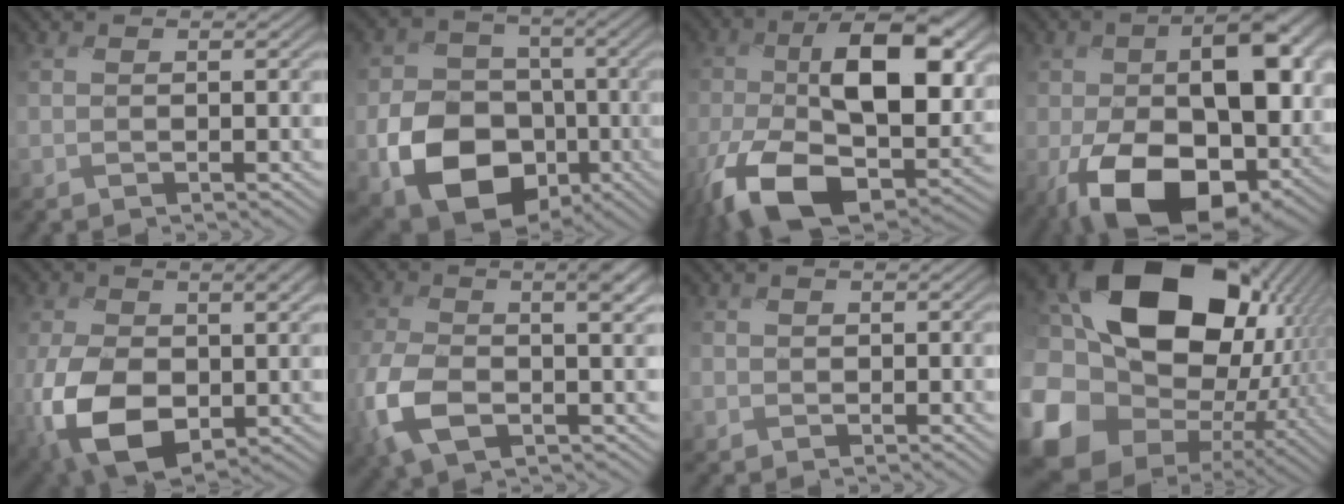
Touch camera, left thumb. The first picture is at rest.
{"total": 12.7, "force": [-5.2, 9.7, 6.4], "torque": [-0.122, -0.039, -0.105]}
{"total": 16.6, "force": [-3.2, 9.0, 13.5], "torque": [-0.239, -0.016, -0.060]}
{"total": 18.6, "force": [-3.5, 11.5, 14.2], "torque": [-0.217, -0.041, -0.054]}
{"total": 13.3, "force": [-2.2, 8.4, 10.1], "torque": [-0.210, -0.035, -0.027]}
{"total": 9.9, "force": [-2.5, 5.1, 8.1], "torque": [-0.190, -0.026, -0.049]}
{"total": 1.1, "force": [-0.4, 1.0, -0.3], "torque": [0.006, -0.003, -0.012]}
{"total": 21.5, "force": [-1.1, 16.5, 13.6], "torque": [-0.328, -0.042, -0.011]}